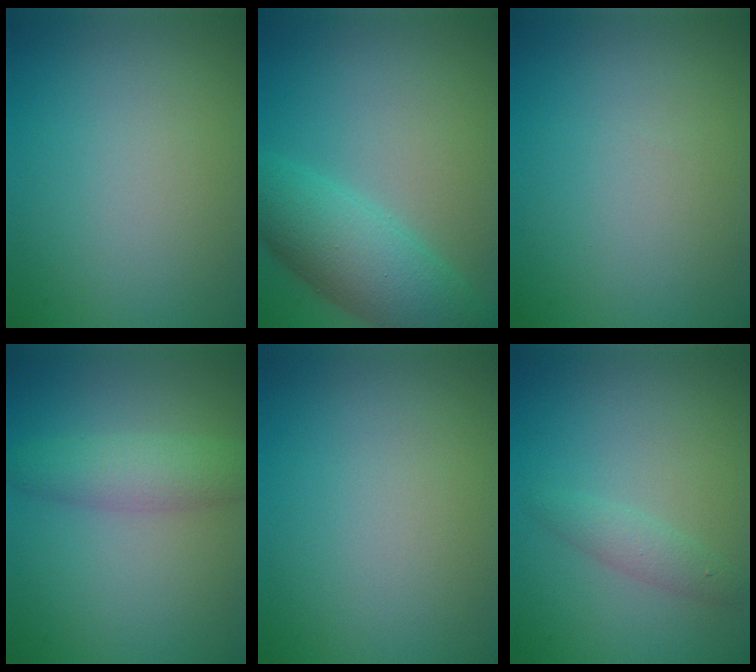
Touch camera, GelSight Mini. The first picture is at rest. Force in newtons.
{"total": 6.7, "press": 6.7, "slide": 0.3}
{"total": 0.0}
{"total": 3.5, "press": 3.5, "slide": 0.1}
{"total": 0.0}
{"total": 1.6, "press": 1.6, "slide": 0.1}